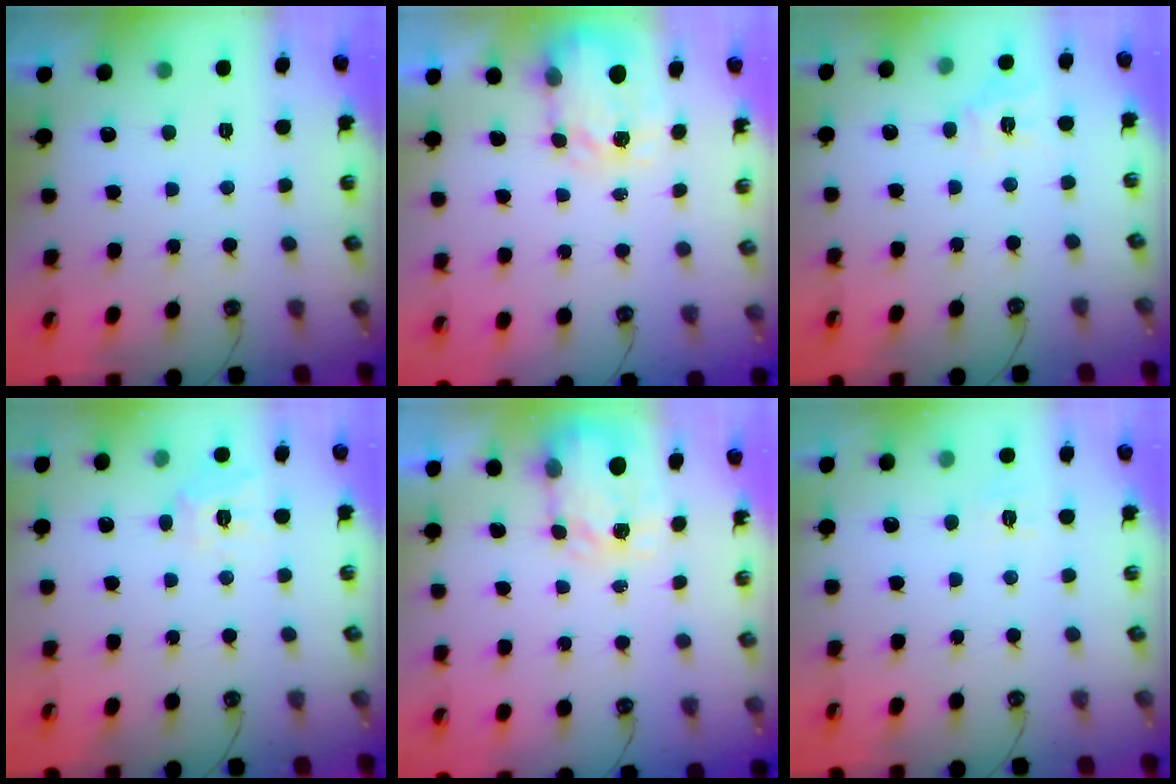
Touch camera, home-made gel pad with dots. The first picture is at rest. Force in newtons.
{"total": 3.9, "press": 3.8, "slide": 0.6}
{"total": 6.8, "press": 6.8, "slide": 0.5}
{"total": 9.8, "press": 9.8, "slide": 0.5}
{"total": 3.8, "press": 3.8, "slide": 0.6}
{"total": 6.2, "press": 6.2, "slide": 0.6}